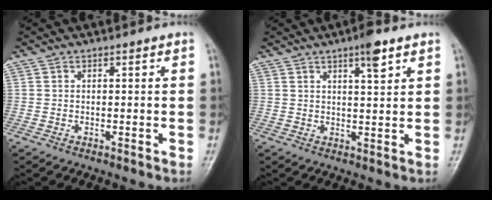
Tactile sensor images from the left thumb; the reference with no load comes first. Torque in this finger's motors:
{"motor_torque": [0.68, 0.46, 0.54, -0.41, 0.00]}